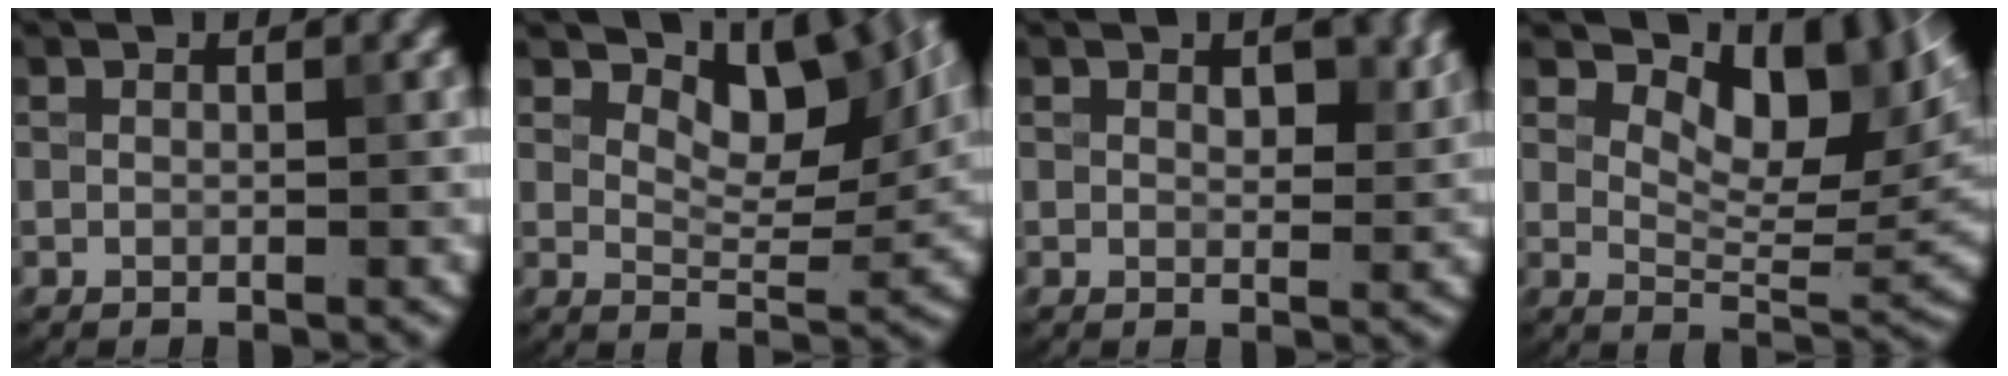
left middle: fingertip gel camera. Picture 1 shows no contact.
{"total": 6.8, "force": [3.7, 3.2, 4.7], "torque": [-0.063, -0.010, 0.054]}
{"total": 2.2, "force": [1.1, 1.2, 1.5], "torque": [-0.018, -0.006, 0.019]}
{"total": 9.6, "force": [4.9, 4.2, 7.1], "torque": [-0.099, -0.004, 0.085]}